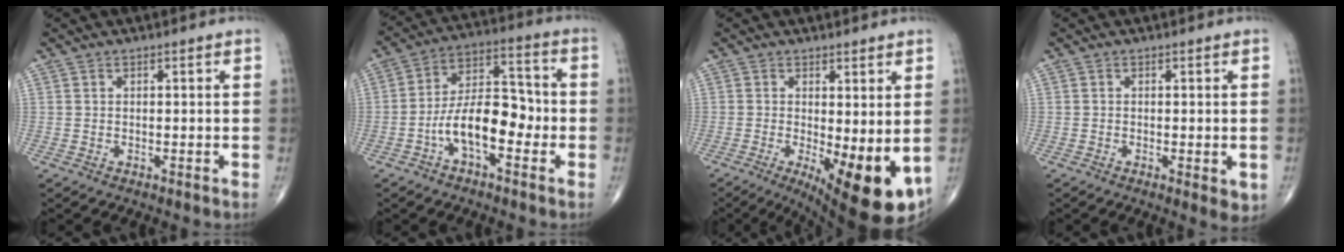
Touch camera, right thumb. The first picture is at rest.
{"total": 12.1, "force": [-3.8, 6.0, 9.8], "torque": [-0.155, 0.047, -0.075]}
{"total": 13.5, "force": [-2.7, 4.6, 12.4], "torque": [-0.167, -0.028, -0.024]}
{"total": 2.9, "force": [-0.7, 0.9, 2.7], "torque": [-0.037, -0.008, -0.012]}